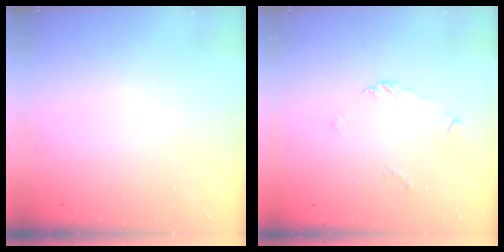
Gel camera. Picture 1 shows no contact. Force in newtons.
{"total": 2.7, "press": 2.7, "slide": 0.5}